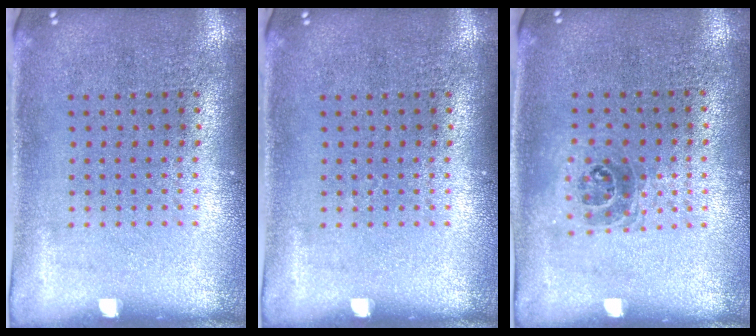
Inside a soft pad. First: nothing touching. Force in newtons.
{"total": 0.0}
{"total": 1.1, "press": 0.9, "slide": 0.6}